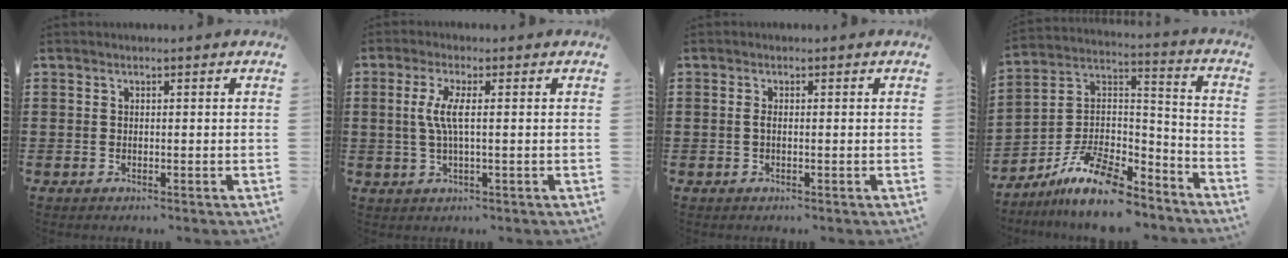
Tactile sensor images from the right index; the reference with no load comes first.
{"total": 4.5, "force": [0.1, 0.5, 4.4], "torque": [-0.104, -0.011, -0.008]}
{"total": 1.0, "force": [-0.3, 0.2, 0.9], "torque": [-0.025, -0.005, -0.007]}
{"total": 12.0, "force": [-9.2, 4.1, 6.5], "torque": [-0.137, 0.025, -0.179]}